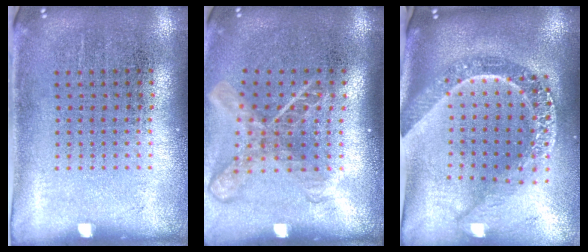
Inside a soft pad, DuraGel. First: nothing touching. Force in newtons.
{"total": 1.8, "press": 1.4, "slide": 1.2}
{"total": 2.6, "press": 2.1, "slide": 1.6}